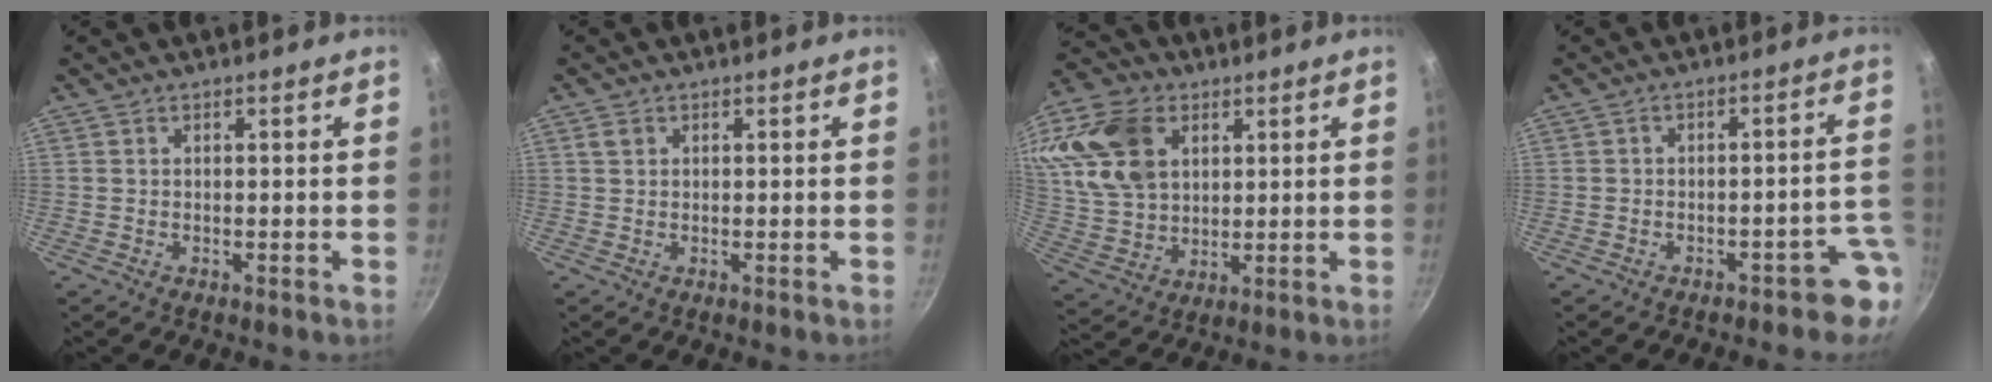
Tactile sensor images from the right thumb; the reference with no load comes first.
{"total": 1.5, "force": [0.6, 1.1, 0.7], "torque": [-0.011, 0.001, 0.010]}
{"total": 15.7, "force": [5.2, 11.5, 9.4], "torque": [-0.159, -0.009, 0.104]}
{"total": 5.3, "force": [-3.2, 2.4, 3.5], "torque": [0.005, 0.044, -0.036]}